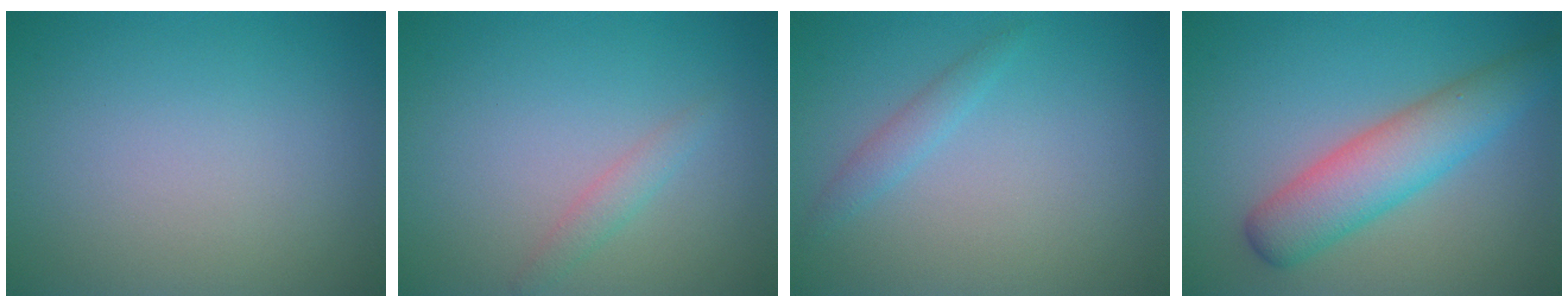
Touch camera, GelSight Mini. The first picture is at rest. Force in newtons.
{"total": 1.3, "press": 1.3, "slide": 0.0}
{"total": 1.3, "press": 1.3, "slide": 0.0}
{"total": 5.5, "press": 5.5, "slide": 0.2}